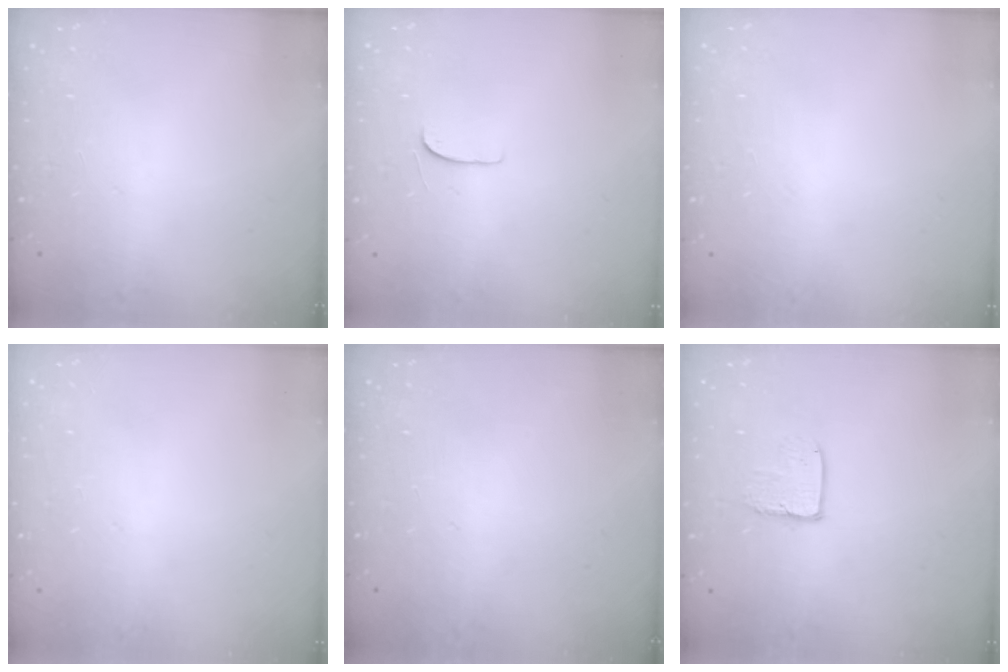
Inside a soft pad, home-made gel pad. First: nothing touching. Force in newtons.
{"total": 4.3, "press": 4.3, "slide": 0.5}
{"total": 0.5, "press": 0.5, "slide": 0.1}
{"total": 0.0}
{"total": 0.0}
{"total": 5.1, "press": 5.0, "slide": 0.4}